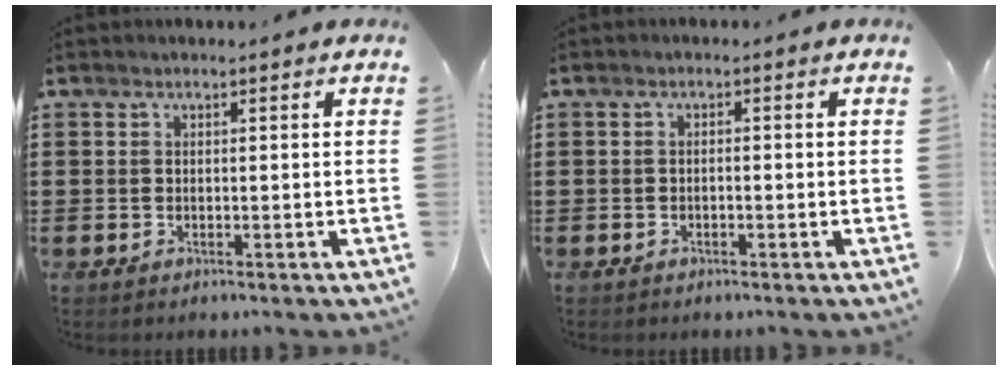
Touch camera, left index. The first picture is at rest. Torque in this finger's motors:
{"motor_torque": [-0.21, 0.27, -0.02, -0.01]}